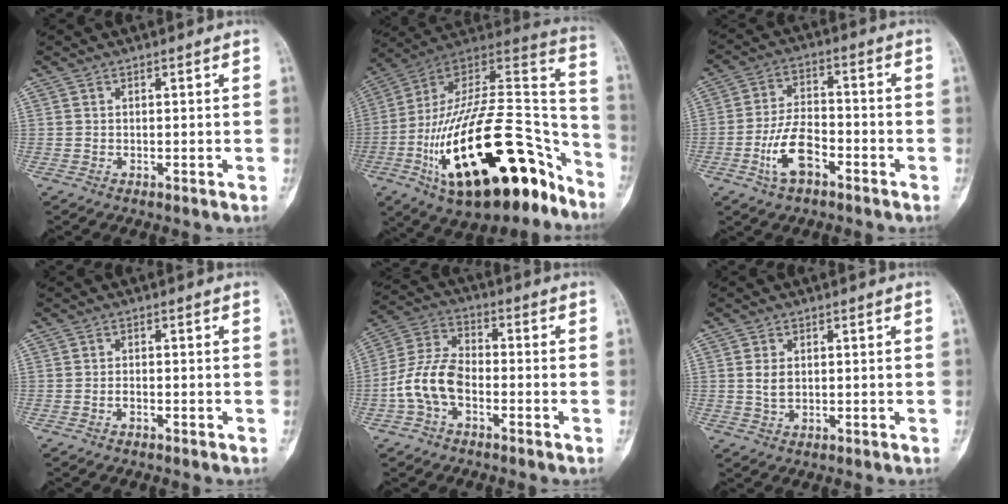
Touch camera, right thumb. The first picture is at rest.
{"total": 34.3, "force": [-16.9, 15.1, 25.8], "torque": [-0.375, 0.083, -0.270]}
{"total": 9.3, "force": [-4.2, 4.7, 6.8], "torque": [-0.127, 0.028, -0.079]}
{"total": 1.1, "force": [-0.6, 0.6, 0.7], "torque": [-0.015, 0.005, -0.012]}
{"total": 10.0, "force": [-3.2, 6.0, 7.3], "torque": [-0.151, 0.034, -0.070]}
{"total": 2.8, "force": [0.3, 1.9, 2.1], "torque": [-0.032, -0.001, 0.008]}